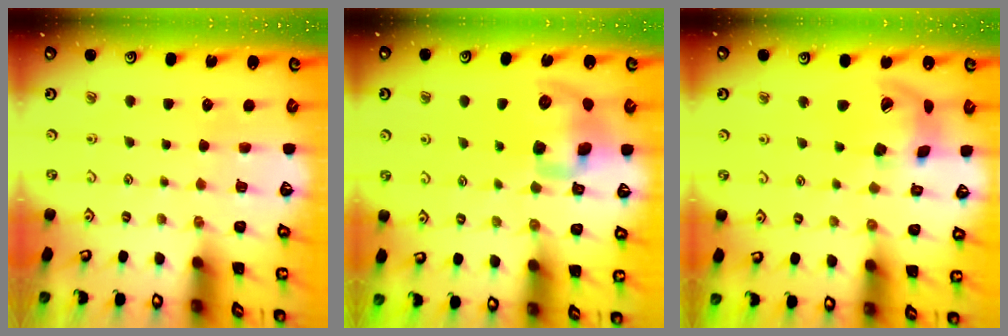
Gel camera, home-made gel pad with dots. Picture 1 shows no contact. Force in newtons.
{"total": 12.3, "press": 12.1, "slide": 2.0}
{"total": 15.6, "press": 15.4, "slide": 2.5}